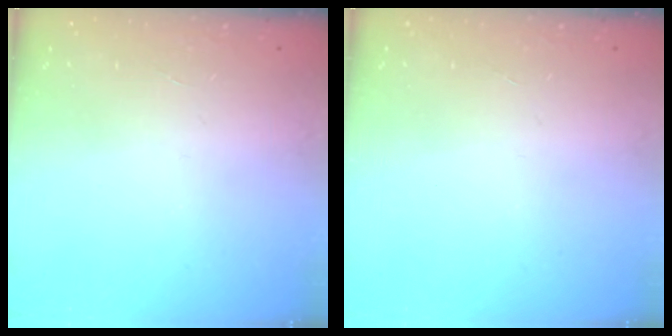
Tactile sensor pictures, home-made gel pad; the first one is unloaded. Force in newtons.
{"total": 0.0}